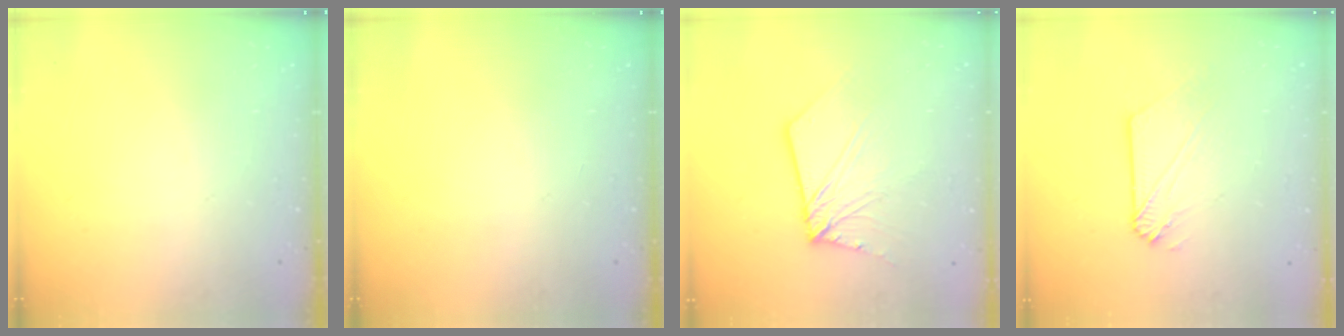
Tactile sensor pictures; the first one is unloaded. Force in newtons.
{"total": 0.0}
{"total": 8.6, "press": 8.5, "slide": 1.0}
{"total": 4.4, "press": 4.4, "slide": 0.5}